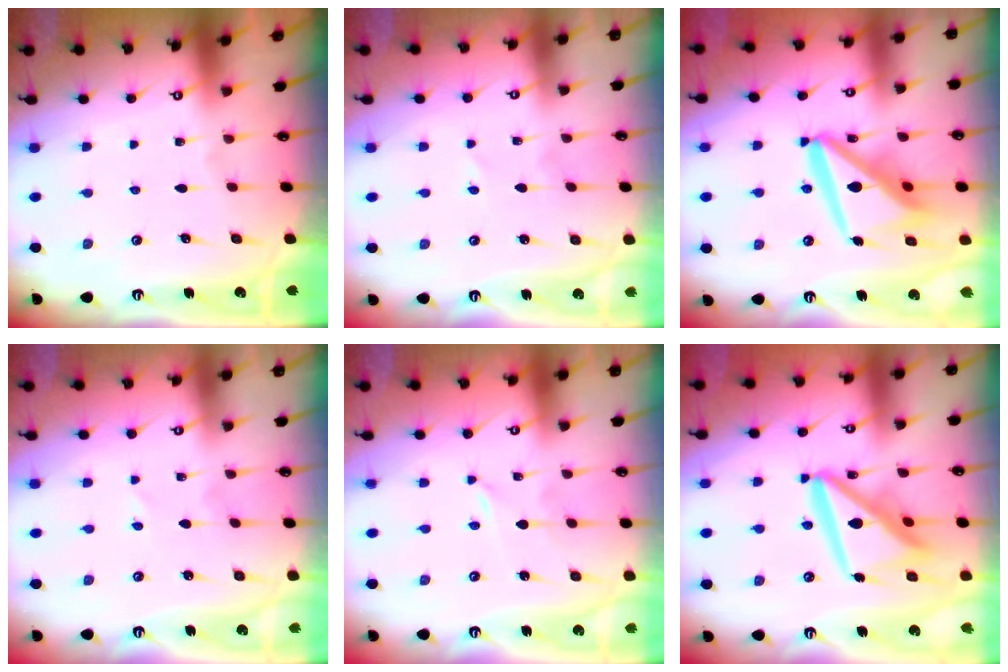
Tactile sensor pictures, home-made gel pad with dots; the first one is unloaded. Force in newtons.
{"total": 2.5, "press": 2.5, "slide": 0.2}
{"total": 15.9, "press": 15.9, "slide": 1.3}
{"total": 2.5, "press": 2.5, "slide": 0.2}
{"total": 0.0}
{"total": 16.1, "press": 16.0, "slide": 2.0}